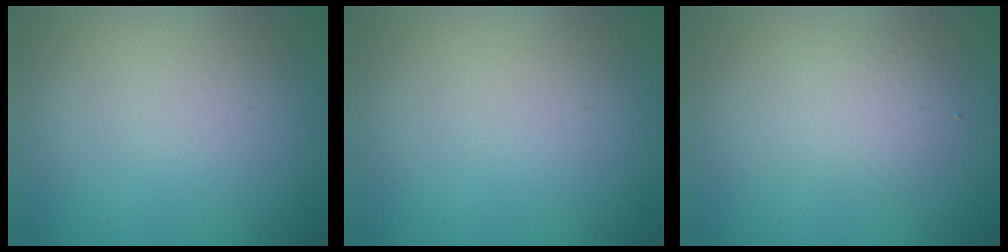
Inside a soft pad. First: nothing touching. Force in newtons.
{"total": 0.0}
{"total": 1.9, "press": 1.9, "slide": 0.2}